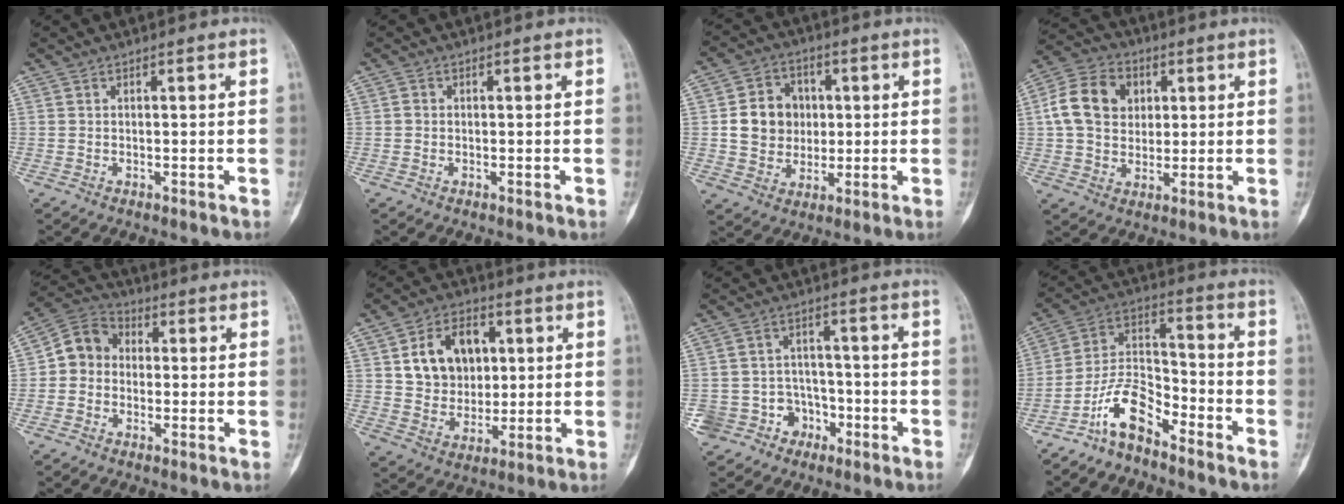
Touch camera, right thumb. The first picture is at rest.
{"total": 0.9, "force": [-0.1, 0.8, 0.3], "torque": [-0.001, 0.002, -0.002]}
{"total": 10.5, "force": [0.9, 9.3, 4.8], "torque": [-0.041, 0.006, 0.017]}
{"total": 12.2, "force": [2.3, 9.7, 7.1], "torque": [-0.106, 0.007, 0.034]}
{"total": 7.5, "force": [-0.6, 6.5, 3.7], "torque": [-0.046, 0.028, -0.029]}
{"total": 12.9, "force": [3.1, 9.8, 7.7], "torque": [-0.085, -0.003, 0.057]}
{"total": 9.1, "force": [-4.6, 7.8, 1.2], "torque": [0.017, 0.057, -0.065]}
{"total": 9.9, "force": [-7.2, 3.9, 5.4], "torque": [-0.100, 0.078, -0.149]}